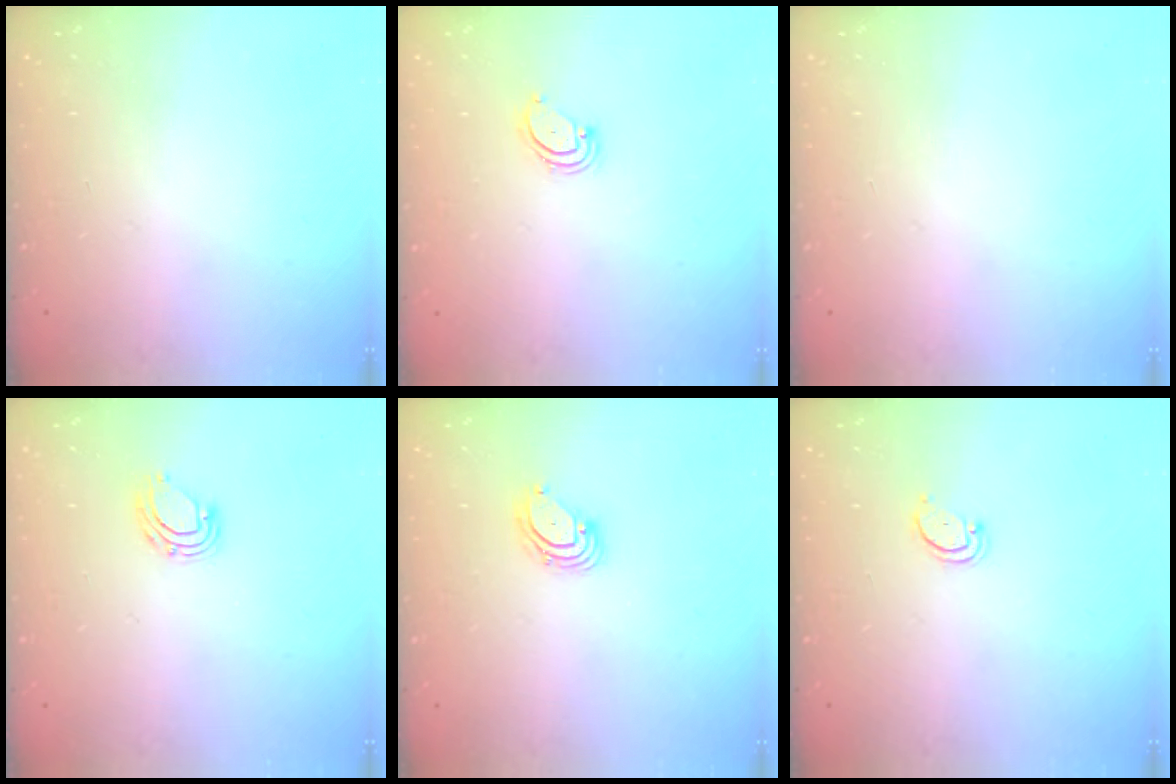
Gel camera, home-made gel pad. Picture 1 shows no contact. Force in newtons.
{"total": 3.0, "press": 3.0, "slide": 0.4}
{"total": 0.0}
{"total": 6.9, "press": 6.8, "slide": 0.9}
{"total": 3.6, "press": 3.6, "slide": 0.3}
{"total": 2.2, "press": 2.2, "slide": 0.4}